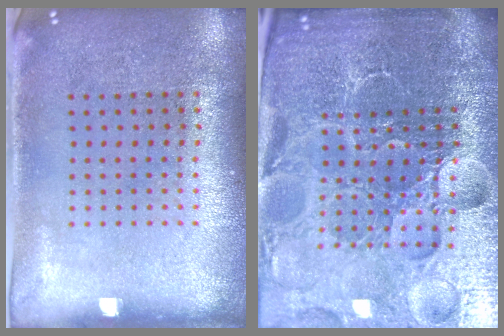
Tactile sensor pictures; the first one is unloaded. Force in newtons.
{"total": 6.5, "press": 5.9, "slide": 2.9}